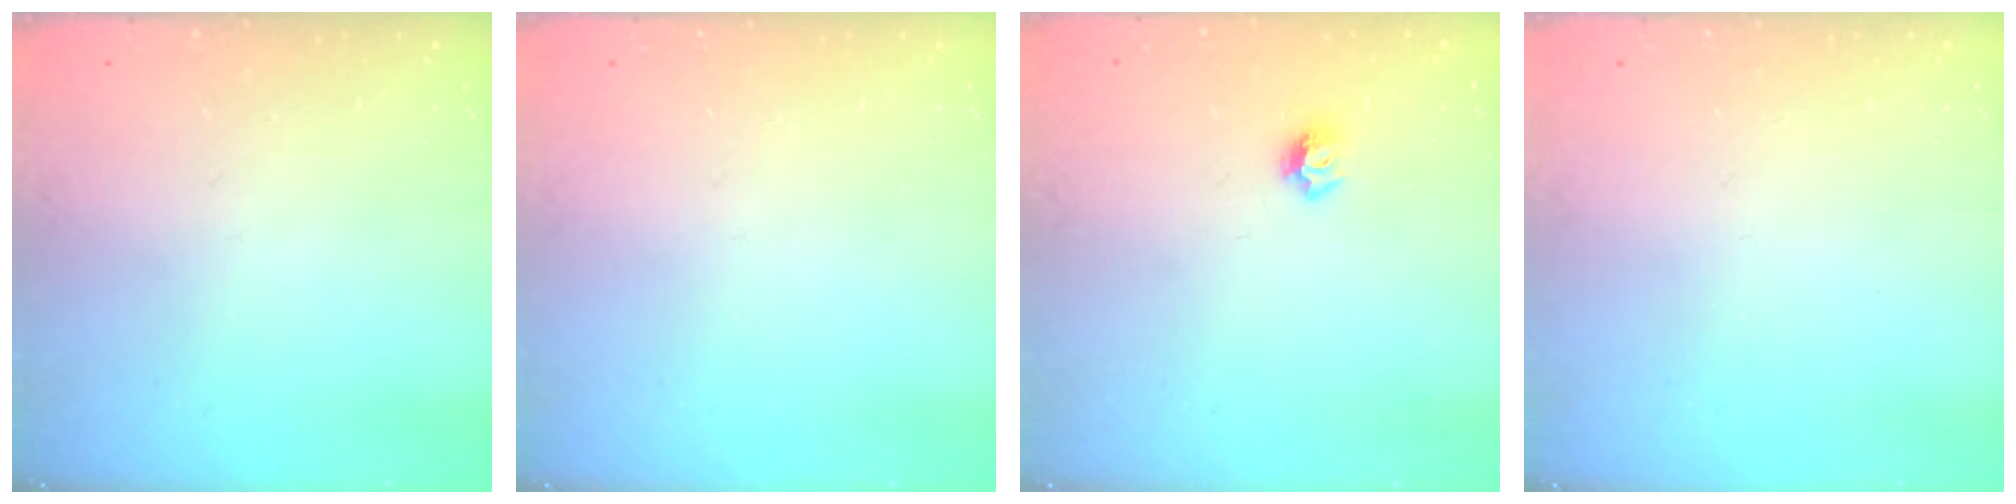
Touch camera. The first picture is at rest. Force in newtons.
{"total": 0.0}
{"total": 6.5, "press": 6.5, "slide": 0.8}
{"total": 0.0}